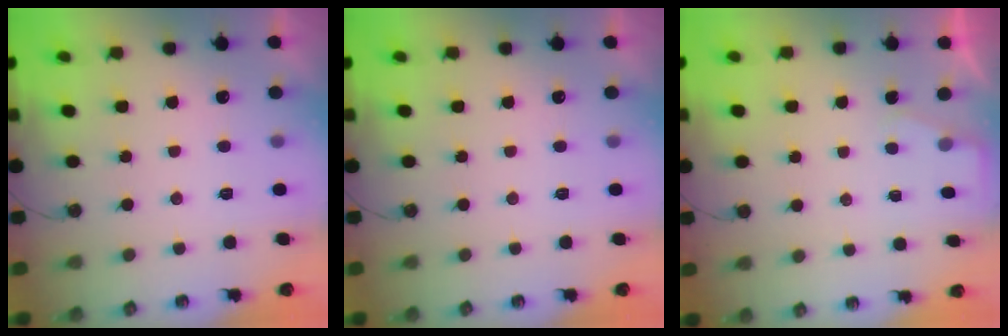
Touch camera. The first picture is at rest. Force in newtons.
{"total": 0.0}
{"total": 1.8, "press": 1.8, "slide": 0.3}